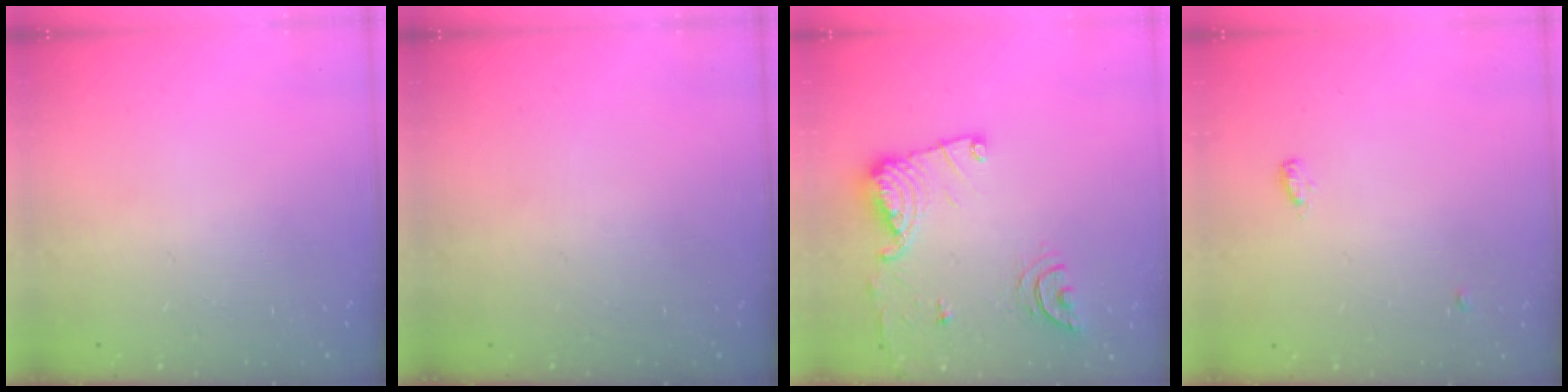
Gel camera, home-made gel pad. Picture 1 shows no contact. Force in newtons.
{"total": 0.0}
{"total": 14.2, "press": 14.2, "slide": 1.4}
{"total": 7.9, "press": 4.2, "slide": 6.7}